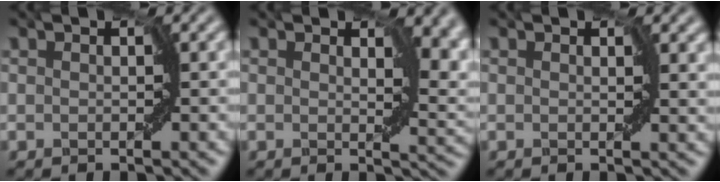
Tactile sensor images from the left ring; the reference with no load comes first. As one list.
[{"total": 5.7, "force": [1.5, 3.2, 4.5], "torque": [-0.052, -0.004, 0.016]}, {"total": 1.3, "force": [0.6, 0.8, 0.9], "torque": [-0.012, -0.005, 0.004]}]